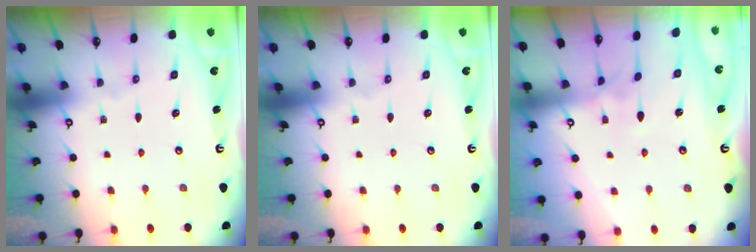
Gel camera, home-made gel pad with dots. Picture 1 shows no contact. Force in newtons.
{"total": 0.0}
{"total": 4.3, "press": 4.3, "slide": 0.1}